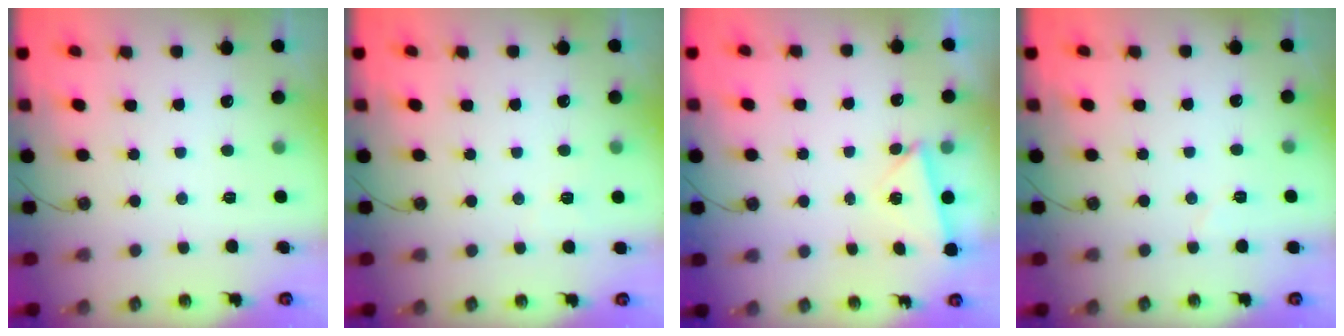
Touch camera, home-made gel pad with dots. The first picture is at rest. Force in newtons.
{"total": 2.8, "press": 2.8, "slide": 0.3}
{"total": 3.1, "press": 3.1, "slide": 0.5}
{"total": 3.7, "press": 3.5, "slide": 0.9}